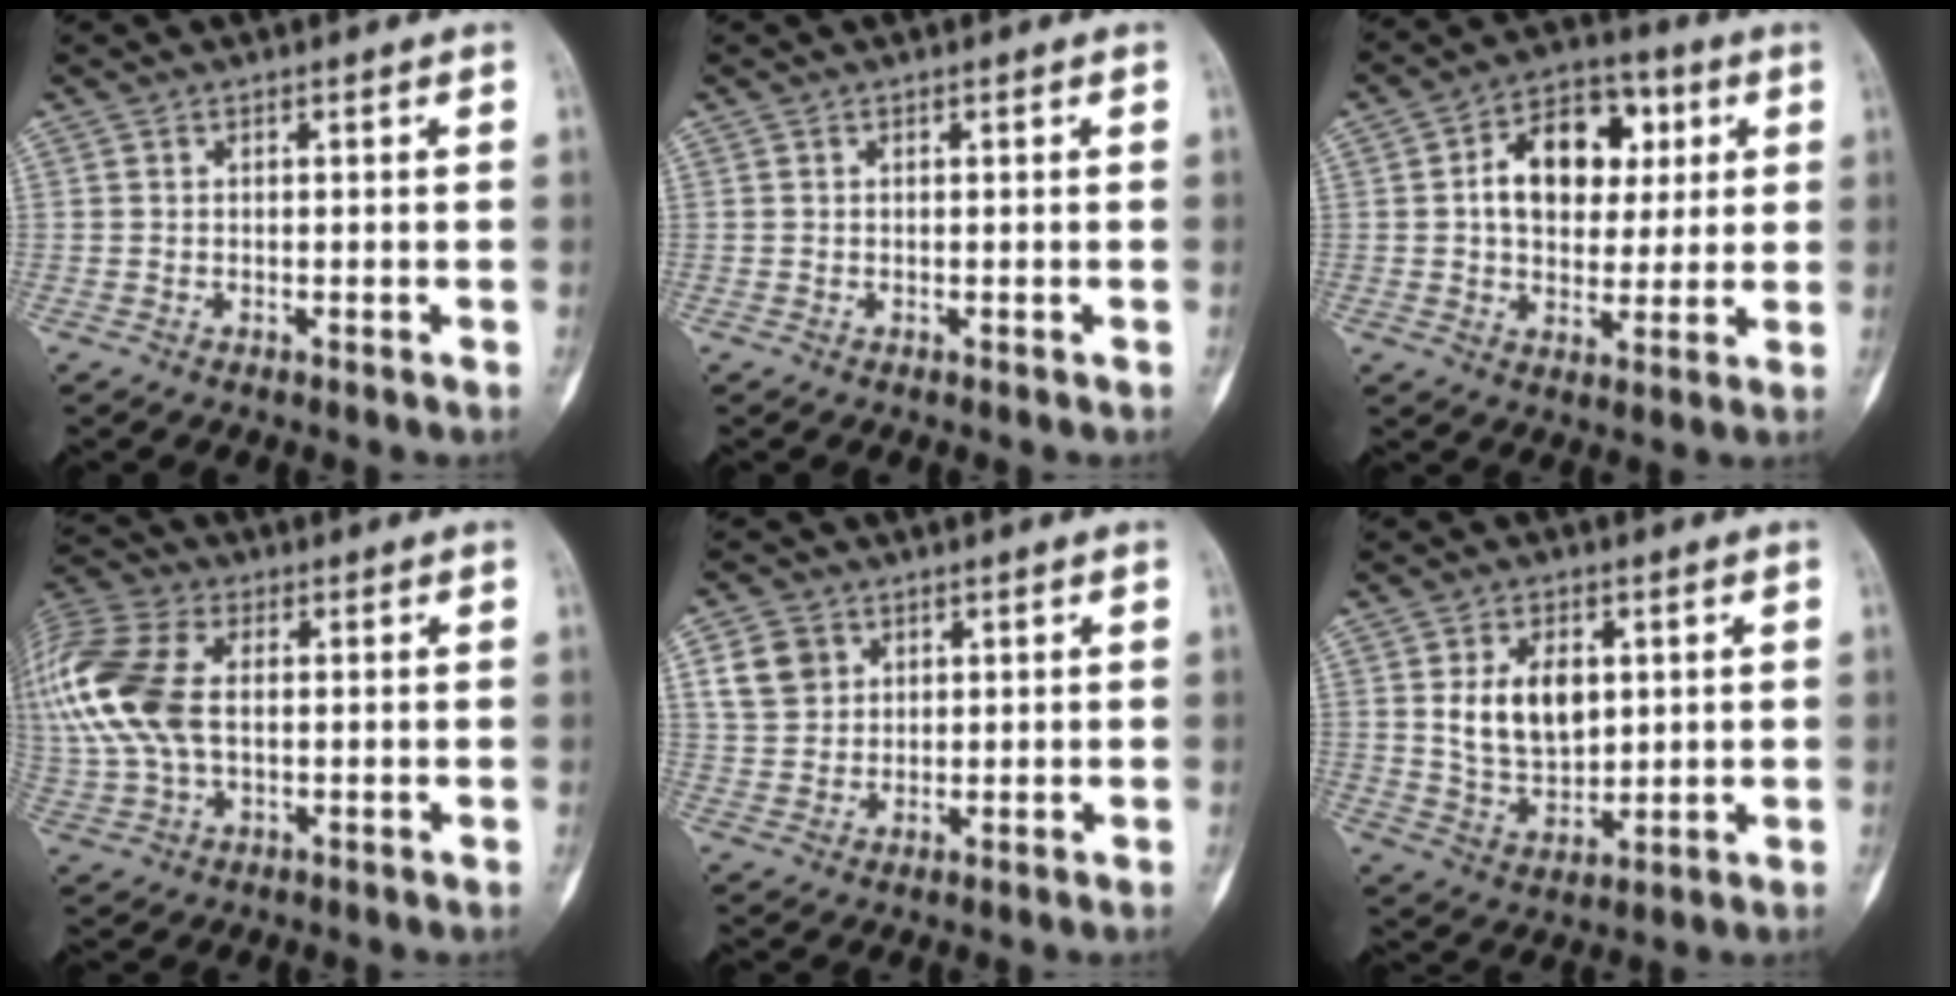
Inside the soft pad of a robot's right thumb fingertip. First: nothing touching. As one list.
[{"total": 0.0}, {"total": 14.7, "force": [3.1, 10.1, 10.1], "torque": [-0.112, 0.011, 0.043]}, {"total": 19.9, "force": [2.4, 12.4, 15.3], "torque": [-0.385, 0.014, 0.044]}, {"total": 6.3, "force": [2.4, 5.3, 2.5], "torque": [-0.027, -0.005, 0.050]}, {"total": 10.6, "force": [2.4, 6.9, 7.6], "torque": [-0.108, -0.018, 0.055]}]